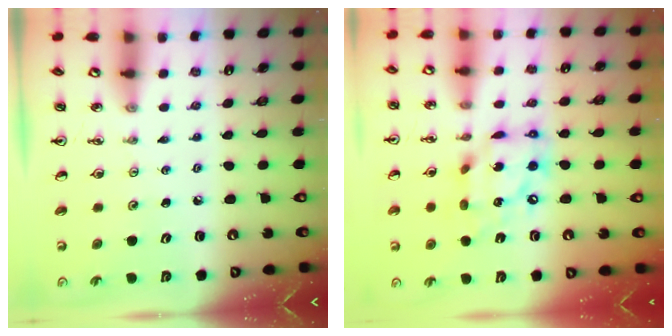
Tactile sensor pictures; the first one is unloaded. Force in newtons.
{"total": 14.3, "press": 14.2, "slide": 1.7}